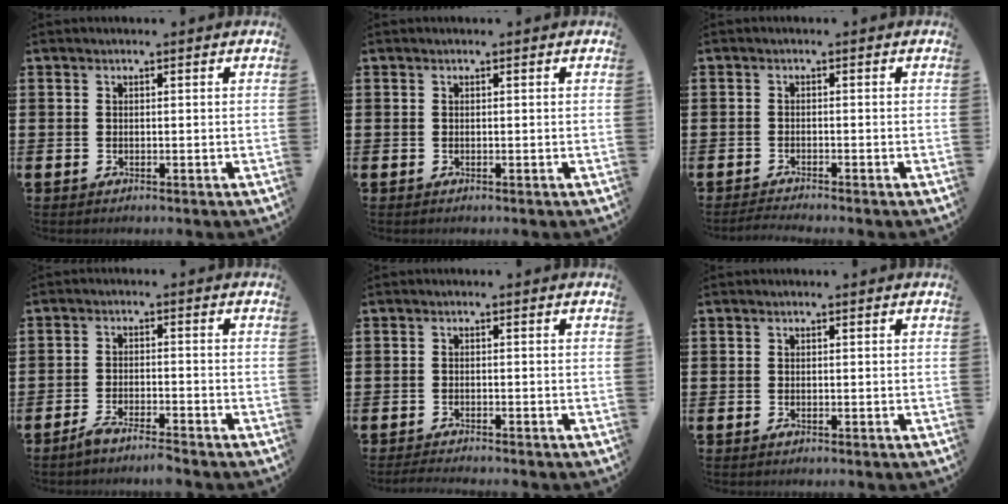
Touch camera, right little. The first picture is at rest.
{"total": 0.0}
{"total": 1.2, "force": [-1.1, -0.1, 0.4], "torque": [-0.006, 0.000, -0.022]}
{"total": 3.0, "force": [-2.8, 0.0, 1.3], "torque": [-0.029, 0.002, -0.055]}
{"total": 1.2, "force": [-1.2, -0.1, 0.3], "torque": [-0.006, -0.001, -0.023]}
{"total": 0.0}